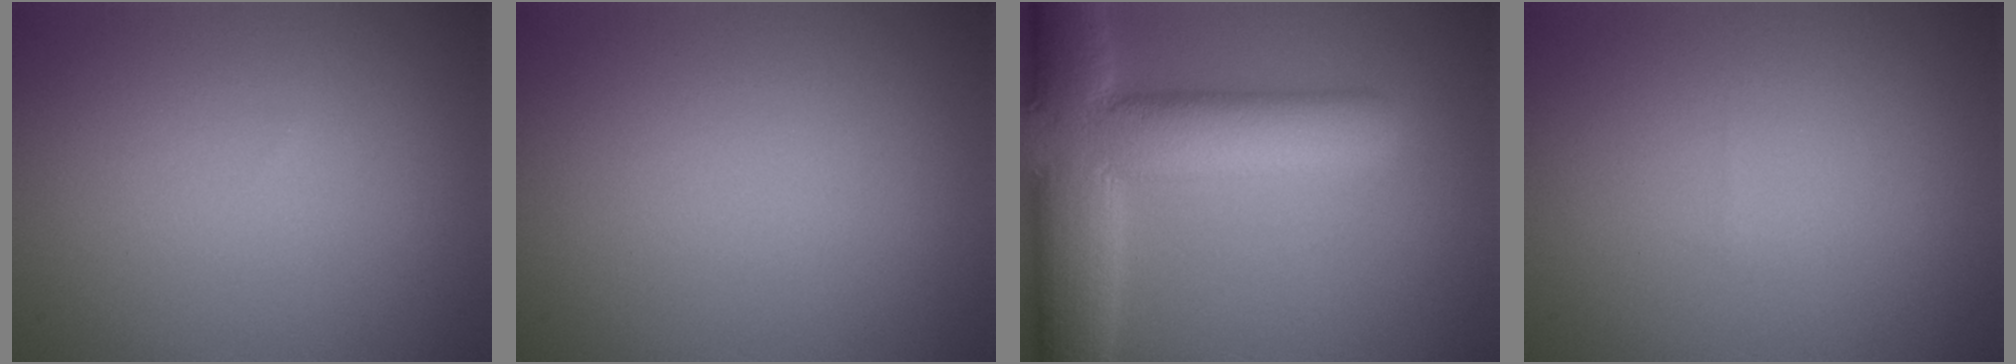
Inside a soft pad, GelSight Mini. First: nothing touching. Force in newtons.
{"total": 0.0}
{"total": 11.8, "press": 11.8, "slide": 0.9}
{"total": 0.0}